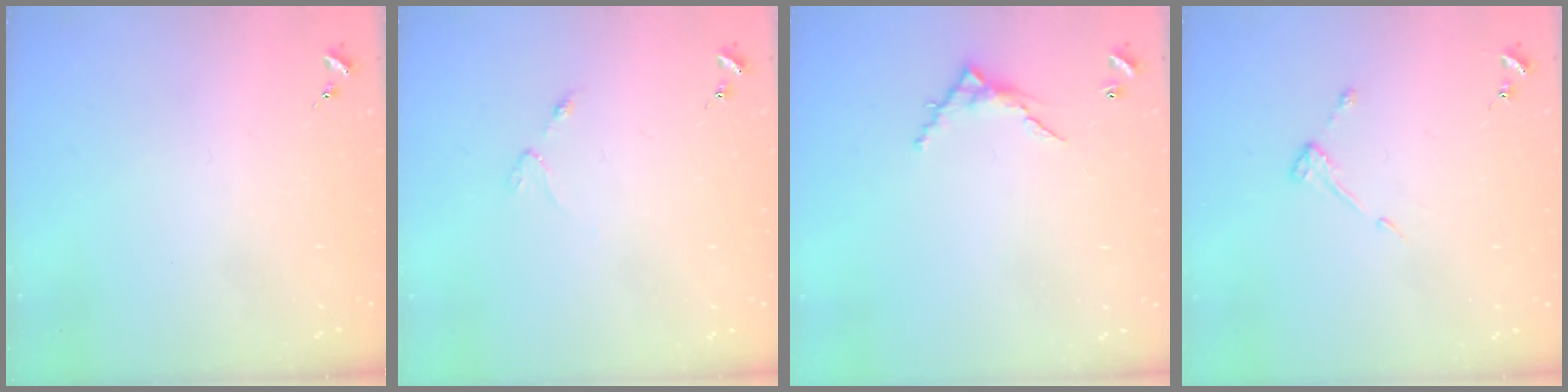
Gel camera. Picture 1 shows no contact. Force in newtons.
{"total": 2.5, "press": 2.4, "slide": 0.4}
{"total": 5.7, "press": 5.7, "slide": 0.5}
{"total": 4.7, "press": 4.7, "slide": 0.6}